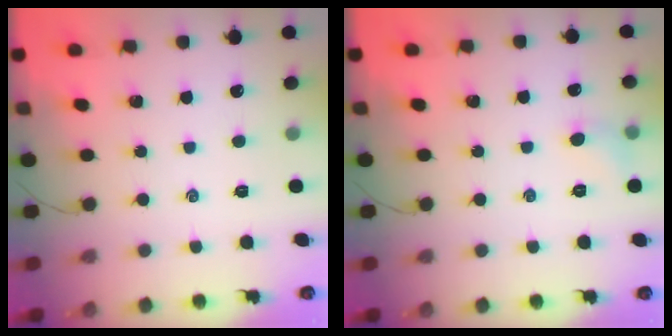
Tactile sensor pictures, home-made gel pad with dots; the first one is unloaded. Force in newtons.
{"total": 4.9, "press": 4.6, "slide": 1.6}